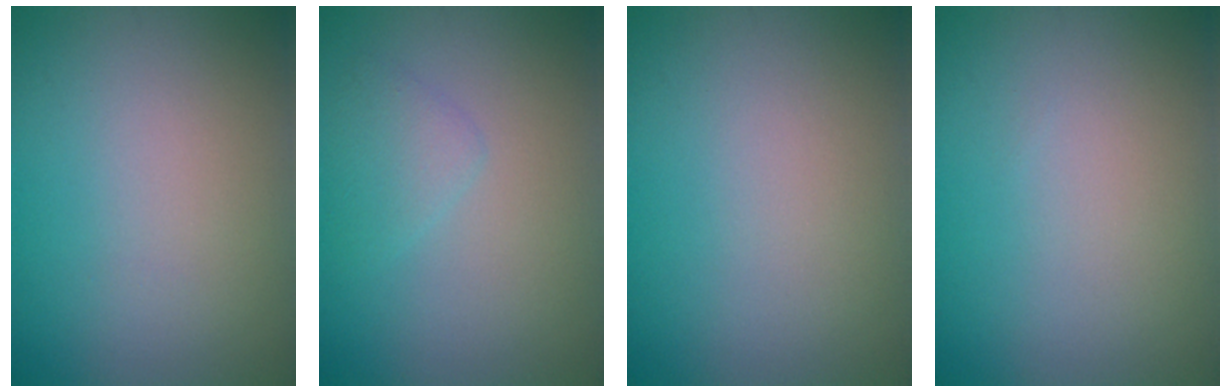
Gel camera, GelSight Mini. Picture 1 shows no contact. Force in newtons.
{"total": 1.7, "press": 1.7, "slide": 0.1}
{"total": 0.0}
{"total": 0.0}